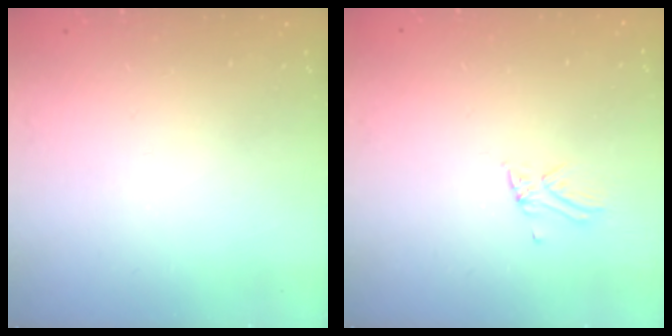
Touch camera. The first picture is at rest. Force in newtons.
{"total": 1.7, "press": 1.7, "slide": 0.1}